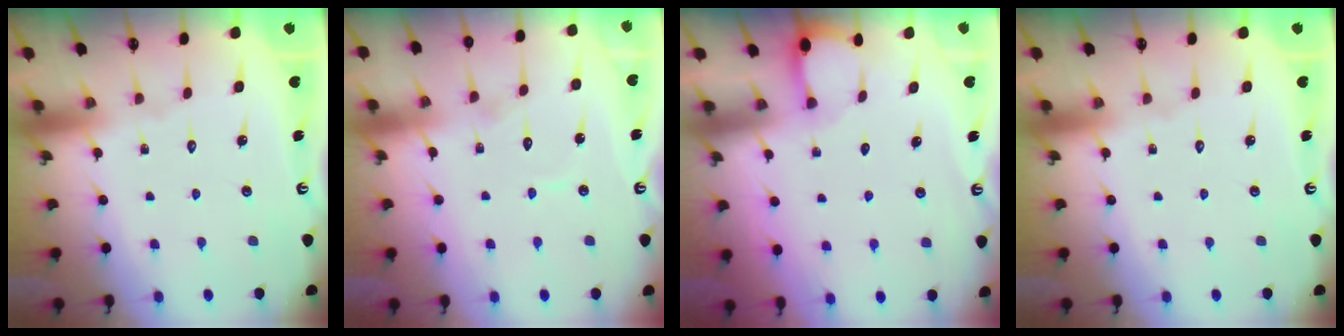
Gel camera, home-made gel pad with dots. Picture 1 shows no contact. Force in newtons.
{"total": 6.1, "press": 6.1, "slide": 0.4}
{"total": 2.0, "press": 1.9, "slide": 0.3}
{"total": 0.0}